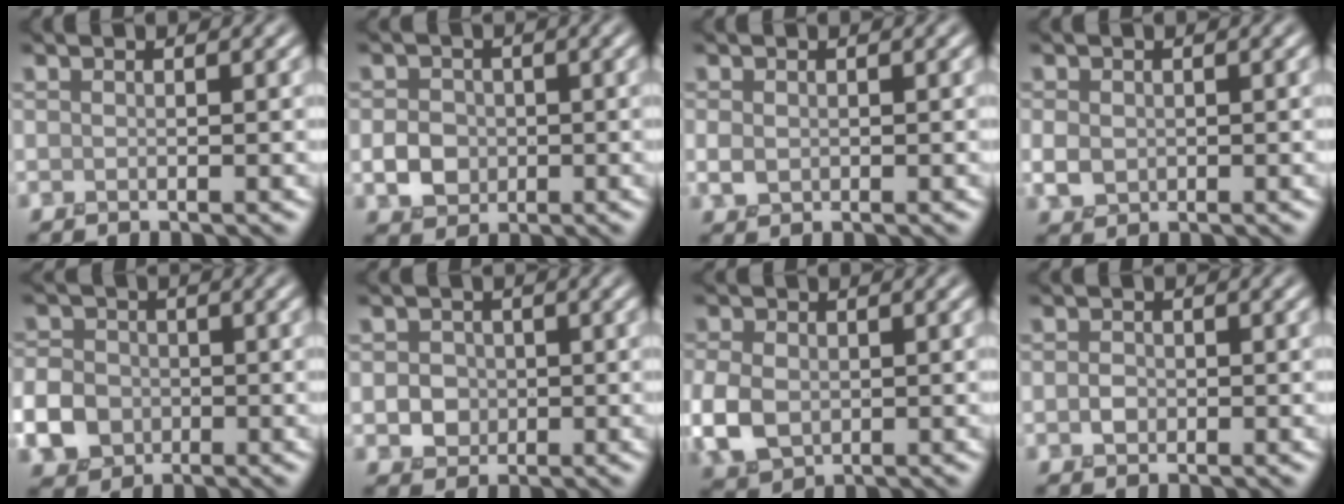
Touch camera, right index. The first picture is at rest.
{"total": 2.6, "force": [-0.4, 2.3, 1.1], "torque": [-0.020, 0.001, -0.010]}
{"total": 1.2, "force": [0.1, 1.0, 0.6], "torque": [-0.014, 0.000, 0.000]}
{"total": 1.8, "force": [0.0, 1.6, 0.9], "torque": [-0.022, -0.001, -0.001]}
{"total": 6.0, "force": [-1.8, 5.2, 2.5], "torque": [-0.052, -0.003, -0.059]}
{"total": 2.3, "force": [-0.1, 2.1, 0.9], "torque": [-0.007, -0.001, -0.004]}
{"total": 4.8, "force": [-0.5, 3.6, 3.1], "torque": [-0.082, -0.004, -0.012]}
{"total": 1.1, "force": [-0.2, 0.9, 0.5], "torque": [-0.010, 0.001, -0.009]}